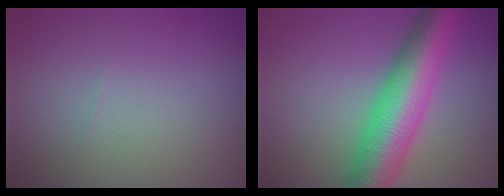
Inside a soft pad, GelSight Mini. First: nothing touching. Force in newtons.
{"total": 10.2, "press": 10.2, "slide": 0.4}